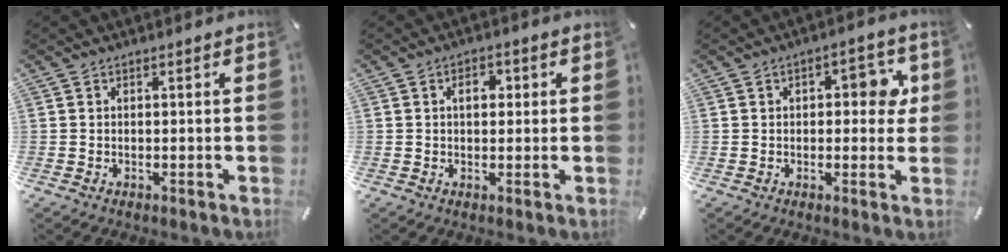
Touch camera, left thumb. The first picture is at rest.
{"total": 4.1, "force": [0.7, 2.6, 3.0], "torque": [-0.030, -0.002, 0.002]}
{"total": 7.6, "force": [1.5, 4.0, 6.3], "torque": [-0.074, -0.003, 0.014]}